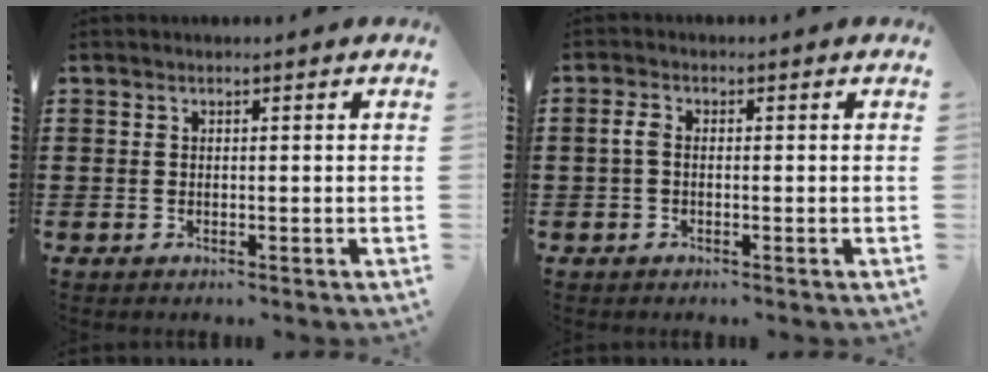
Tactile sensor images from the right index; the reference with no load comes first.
{"total": 1.5, "force": [-0.2, 0.5, 1.4], "torque": [-0.032, -0.001, -0.006]}